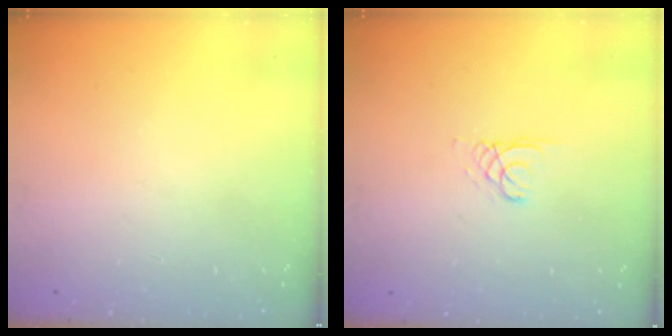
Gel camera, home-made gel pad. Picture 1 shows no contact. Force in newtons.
{"total": 1.1, "press": 1.1, "slide": 0.1}